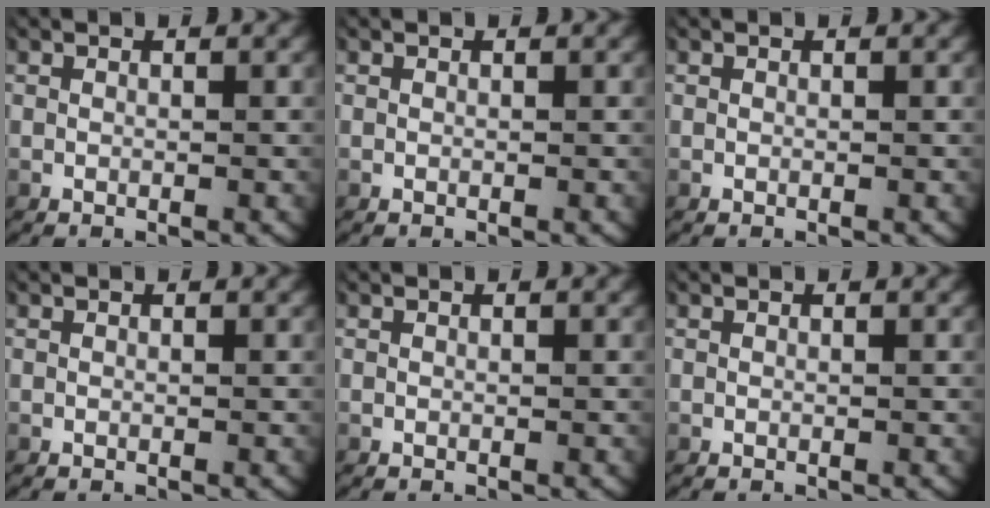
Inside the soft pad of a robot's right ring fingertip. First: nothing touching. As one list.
[{"total": 0.0}, {"total": 0.0}, {"total": 0.0}, {"total": 0.0}, {"total": 0.0}]